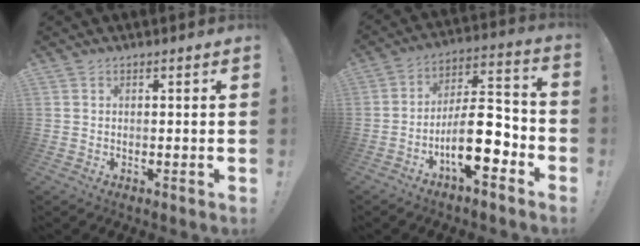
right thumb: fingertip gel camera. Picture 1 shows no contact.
{"total": 16.6, "force": [-6.7, 6.2, 13.9], "torque": [-0.231, 0.035, -0.105]}